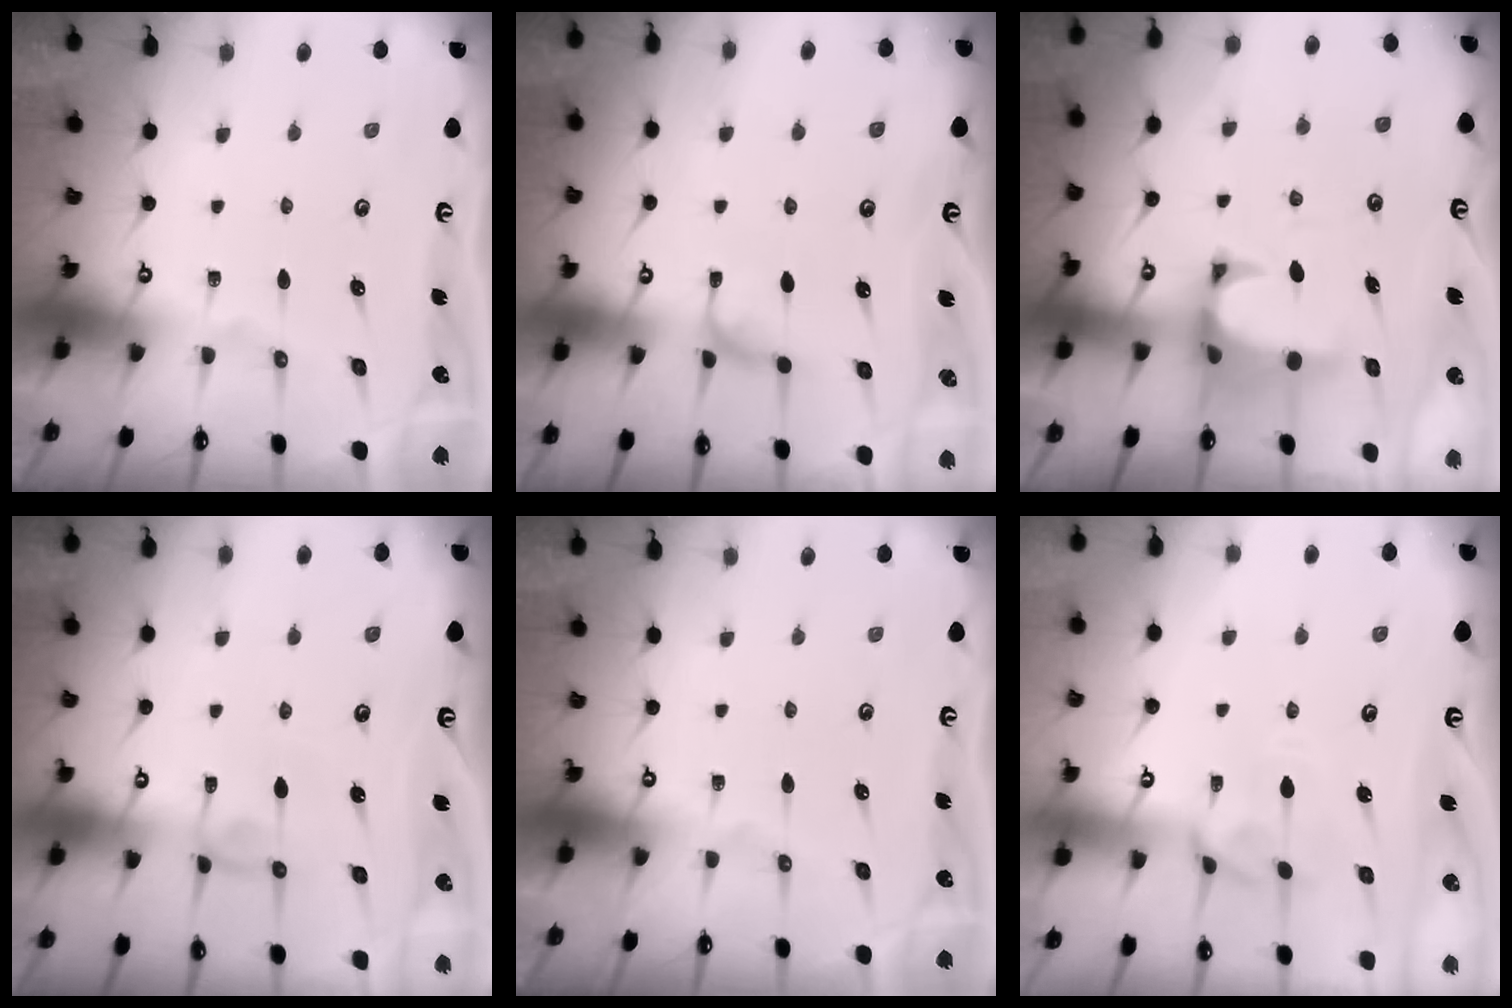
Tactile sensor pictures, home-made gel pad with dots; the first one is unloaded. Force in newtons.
{"total": 1.6, "press": 1.5, "slide": 0.6}
{"total": 2.6, "press": 2.4, "slide": 1.1}
{"total": 2.0, "press": 2.0, "slide": 0.2}
{"total": 0.0}
{"total": 1.7, "press": 1.4, "slide": 0.9}